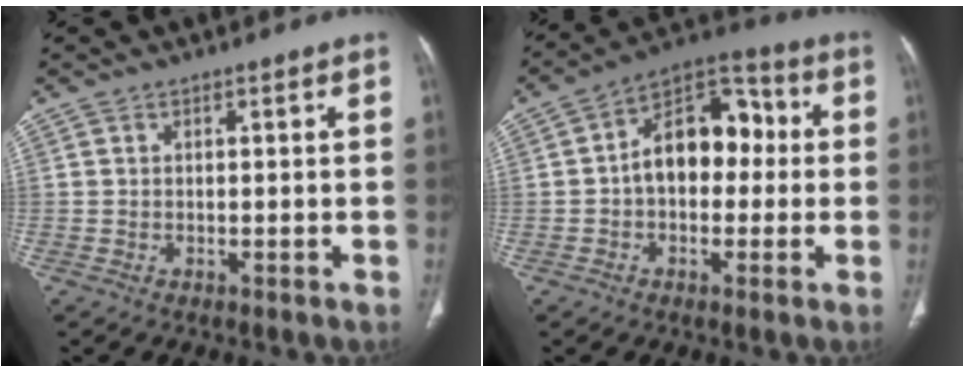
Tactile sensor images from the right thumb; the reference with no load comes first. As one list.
[{"total": 13.4, "force": [0.2, 8.9, 10.0], "torque": [-0.116, 0.043, -0.010]}]